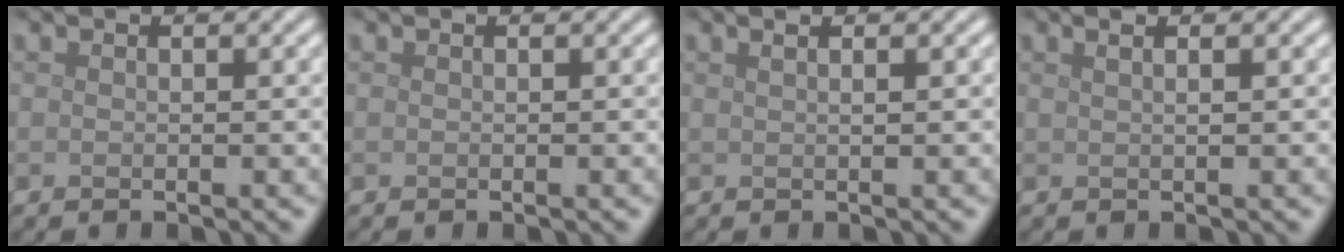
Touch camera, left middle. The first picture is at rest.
{"total": 0.0}
{"total": 2.5, "force": [1.3, 1.2, 1.8], "torque": [-0.002, 0.008, -0.006]}
{"total": 3.0, "force": [1.5, 1.5, 2.2], "torque": [-0.007, 0.017, -0.009]}